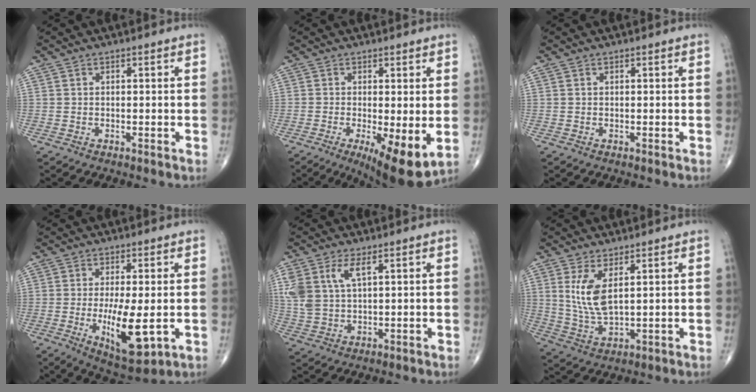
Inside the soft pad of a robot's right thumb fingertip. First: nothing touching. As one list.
[{"total": 10.0, "force": [-2.3, 2.9, 9.3], "torque": [-0.142, -0.026, -0.031]}, {"total": 0.0}, {"total": 11.2, "force": [-1.9, 3.7, 10.4], "torque": [-0.171, -0.025, -0.022]}, {"total": 7.5, "force": [3.2, 3.5, 5.9], "torque": [-0.137, -0.002, 0.071]}, {"total": 7.8, "force": [2.6, 3.1, 6.7], "torque": [-0.139, -0.020, 0.063]}]